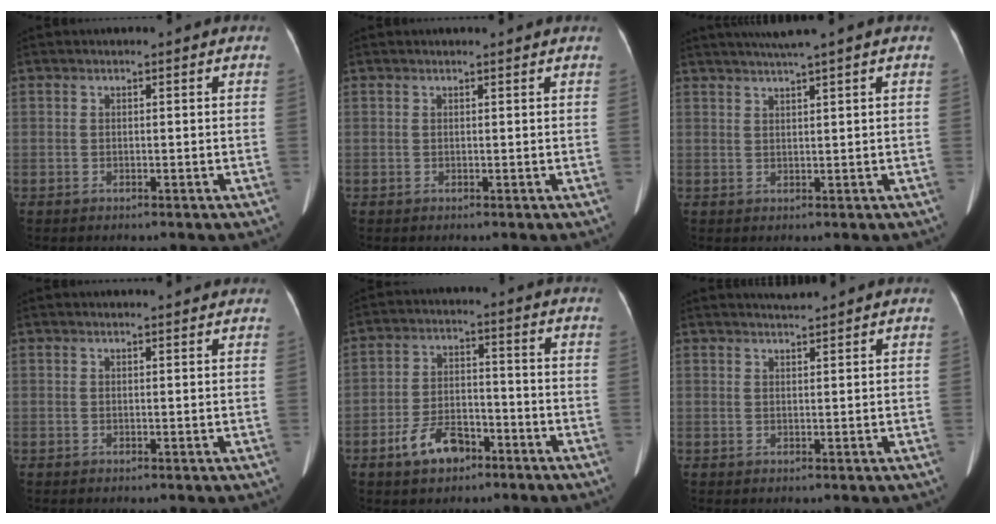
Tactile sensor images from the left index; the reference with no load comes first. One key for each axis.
{"total": 1.6, "fx": 1.6, "fy": 0.0, "fz": 0.4, "tx": -0.009, "ty": 0.009, "tz": 0.019}
{"total": 4.3, "fx": 3.2, "fy": -1.0, "fz": 2.6, "tx": -0.044, "ty": 0.016, "tz": 0.058}
{"total": 2.1, "fx": 2.0, "fy": 0.1, "fz": 0.4, "tx": -0.011, "ty": 0.005, "tz": 0.022}
{"total": 7.4, "fx": -4.5, "fy": 4.0, "fz": 4.3, "tx": -0.093, "ty": 0.011, "tz": -0.073}
{"total": 1.6, "fx": 1.5, "fy": -0.6, "fz": 0.0, "tx": -0.006, "ty": 0.001, "tz": 0.033}